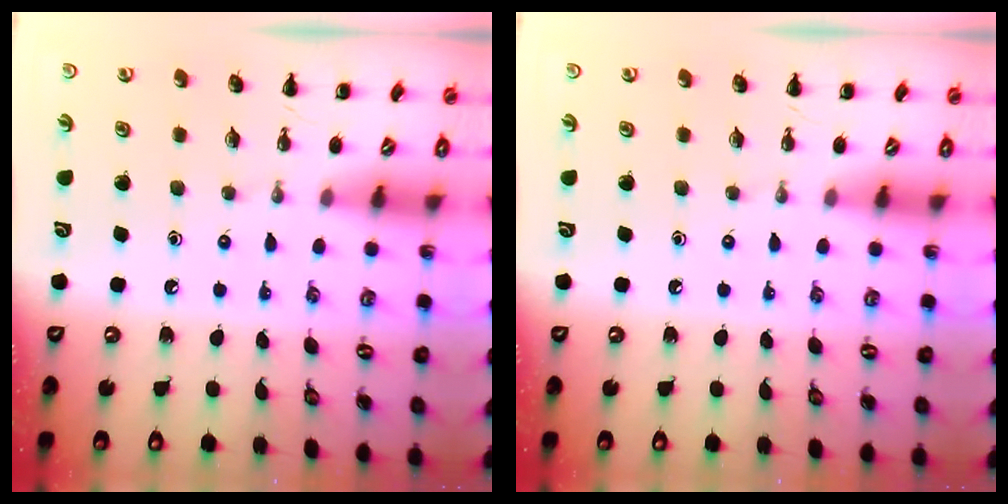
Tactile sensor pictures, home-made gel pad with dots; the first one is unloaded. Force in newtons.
{"total": 0.0}